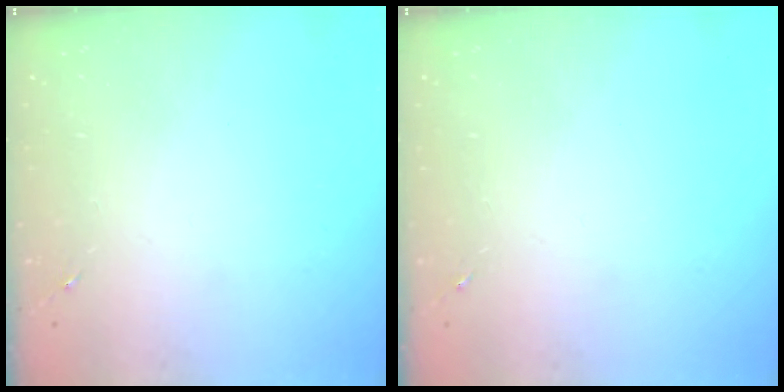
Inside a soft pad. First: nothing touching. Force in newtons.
{"total": 0.0}